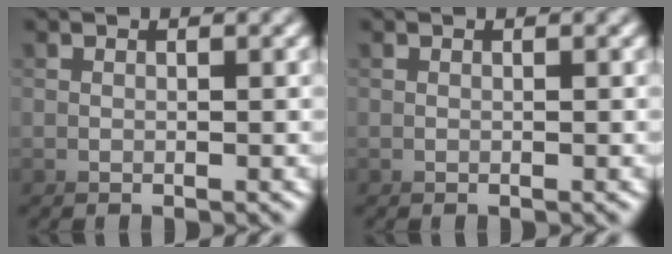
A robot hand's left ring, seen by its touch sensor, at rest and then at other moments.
{"total": 0.0}